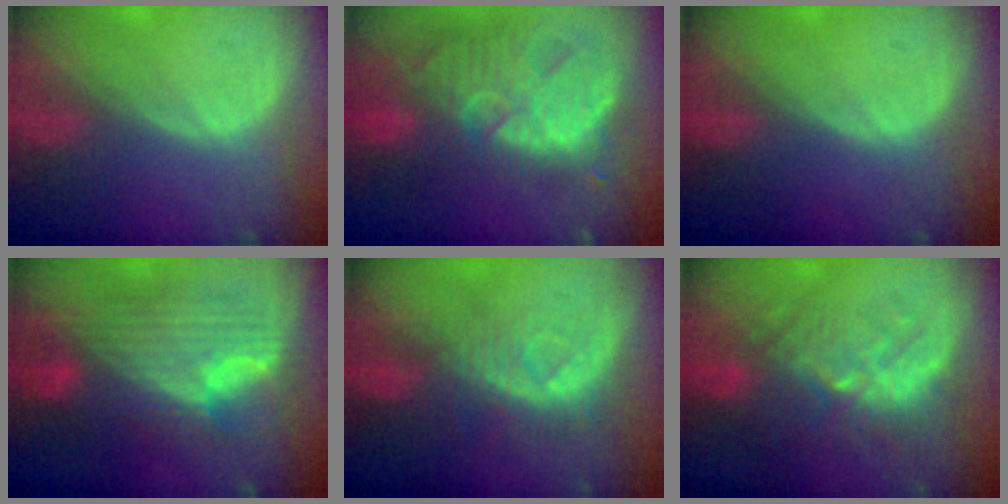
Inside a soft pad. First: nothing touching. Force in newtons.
{"total": 13.2, "press": 11.4, "slide": 6.6}
{"total": 0.0}
{"total": 11.5, "press": 11.5, "slide": 1.1}
{"total": 8.0, "press": 7.2, "slide": 3.5}
{"total": 10.1, "press": 9.4, "slide": 3.7}